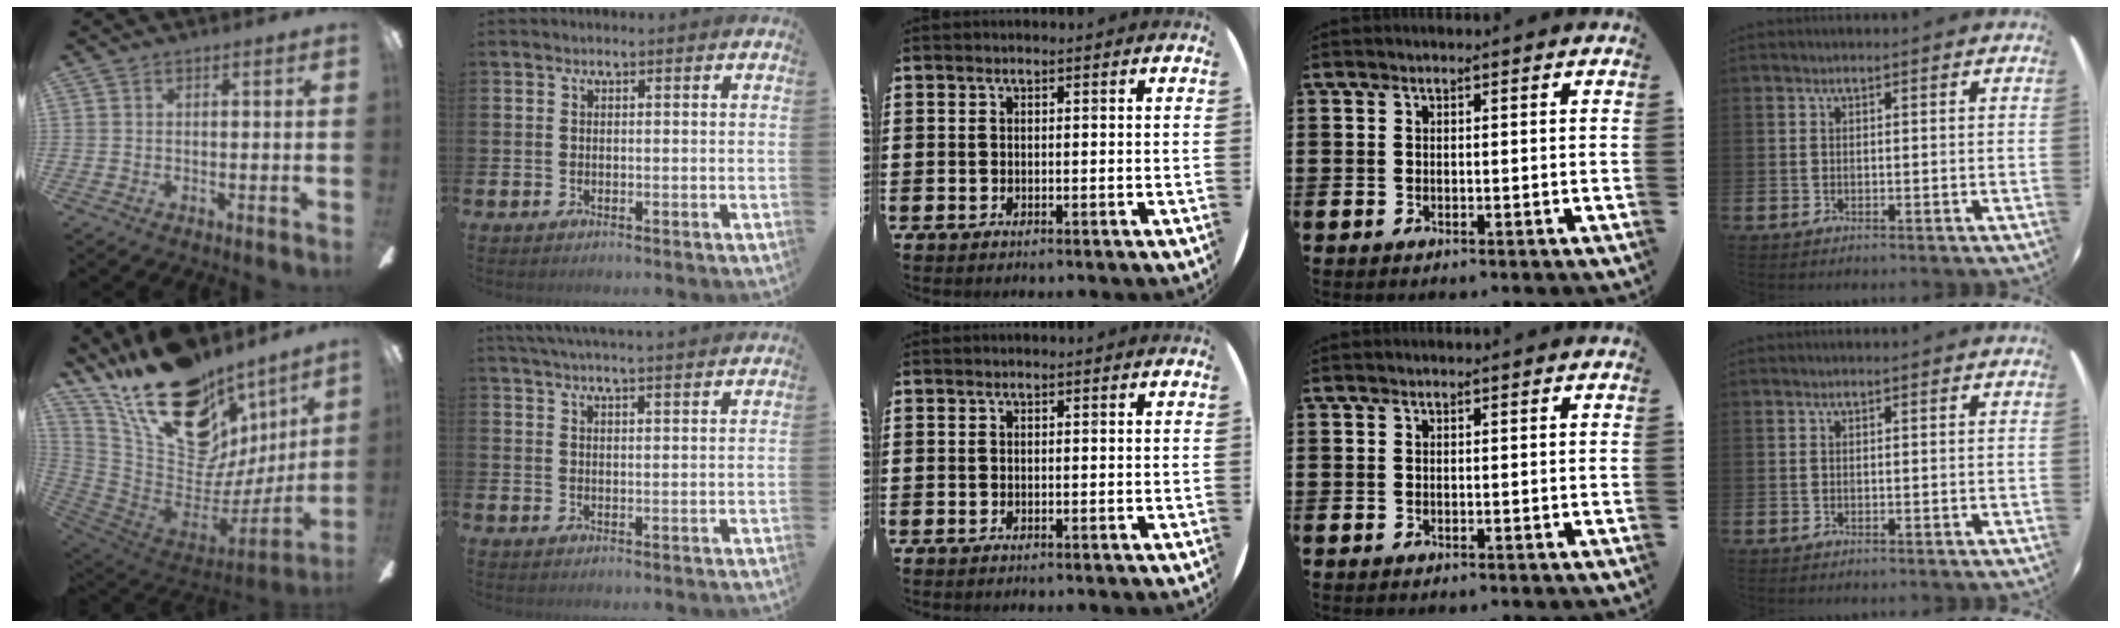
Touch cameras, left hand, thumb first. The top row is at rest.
{"thumb": {"total": 28.5, "force": [17.2, 15.5, 16.5], "torque": [-0.280, -0.115, 0.340]}, "index": {"total": 4.3, "force": [4.2, -0.6, 0.6], "torque": [-0.020, -0.017, 0.077]}}